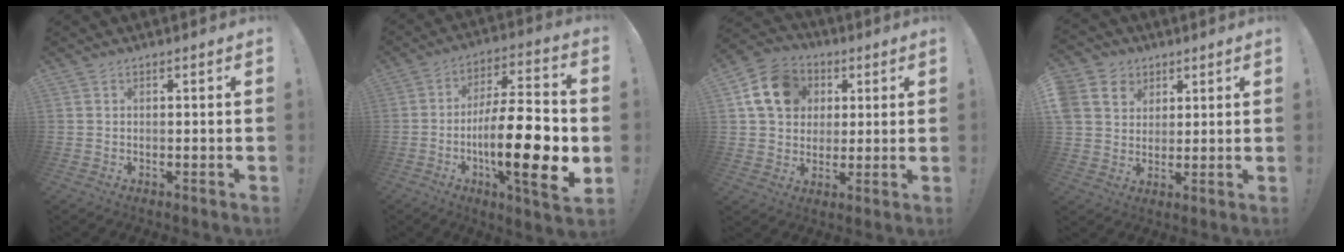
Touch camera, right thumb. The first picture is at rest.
{"total": 23.1, "force": [-5.5, 5.8, 21.7], "torque": [-0.370, 0.020, -0.088]}
{"total": 14.5, "force": [4.9, 11.7, 7.0], "torque": [-0.097, -0.009, 0.100]}
{"total": 8.7, "force": [3.7, 7.5, 2.6], "torque": [-0.049, -0.022, 0.074]}